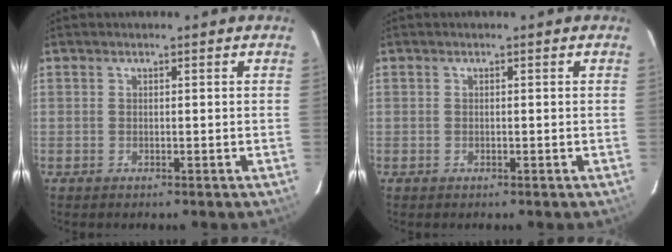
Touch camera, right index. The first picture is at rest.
{"total": 0.0}